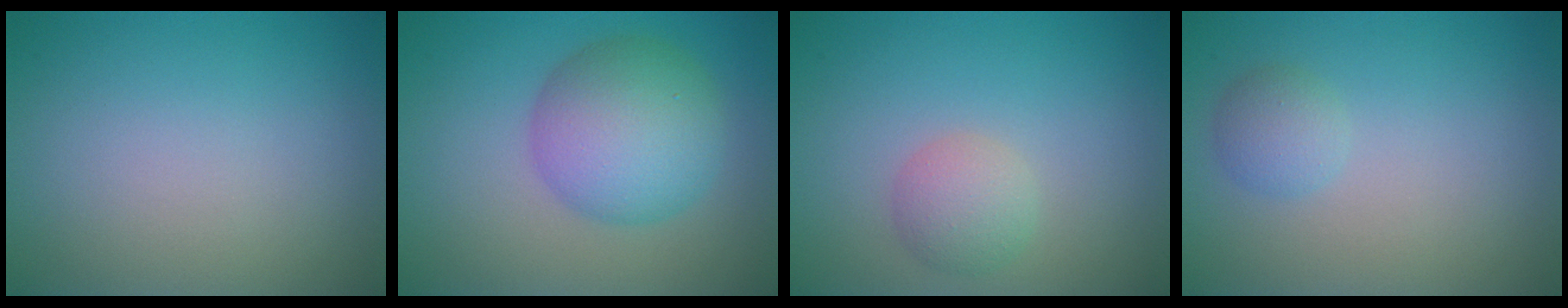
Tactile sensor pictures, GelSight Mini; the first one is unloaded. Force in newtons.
{"total": 6.9, "press": 6.9, "slide": 0.1}
{"total": 2.3, "press": 2.3, "slide": 0.1}
{"total": 1.7, "press": 1.7, "slide": 0.1}